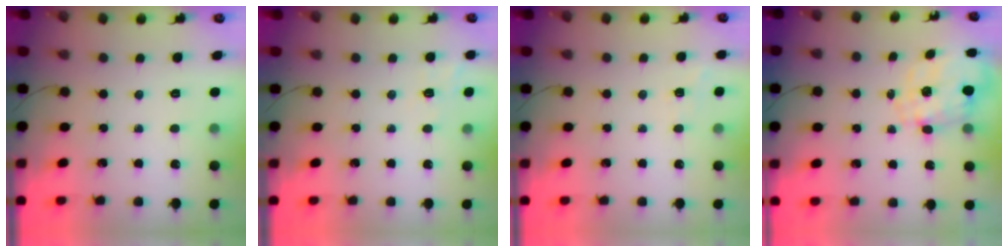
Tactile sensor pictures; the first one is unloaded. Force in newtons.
{"total": 6.9, "press": 6.6, "slide": 2.1}
{"total": 2.8, "press": 2.4, "slide": 1.6}
{"total": 2.8, "press": 2.6, "slide": 1.0}